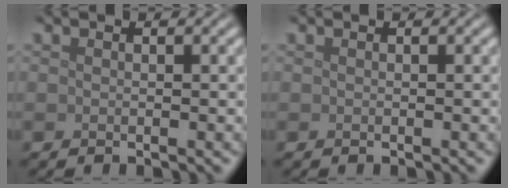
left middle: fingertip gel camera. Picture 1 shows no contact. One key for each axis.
{"total": 0.0}